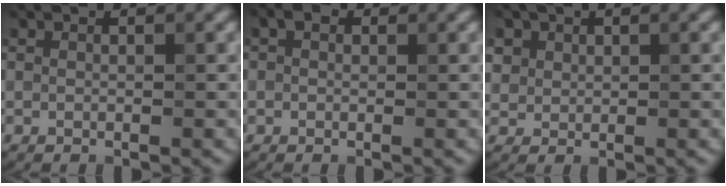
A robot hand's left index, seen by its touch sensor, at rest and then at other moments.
{"total": 0.9, "force": [0.3, 0.6, 0.6], "torque": [-0.008, 0.001, -0.001]}
{"total": 1.5, "force": [0.7, 1.3, 0.3], "torque": [-0.005, -0.006, 0.027]}